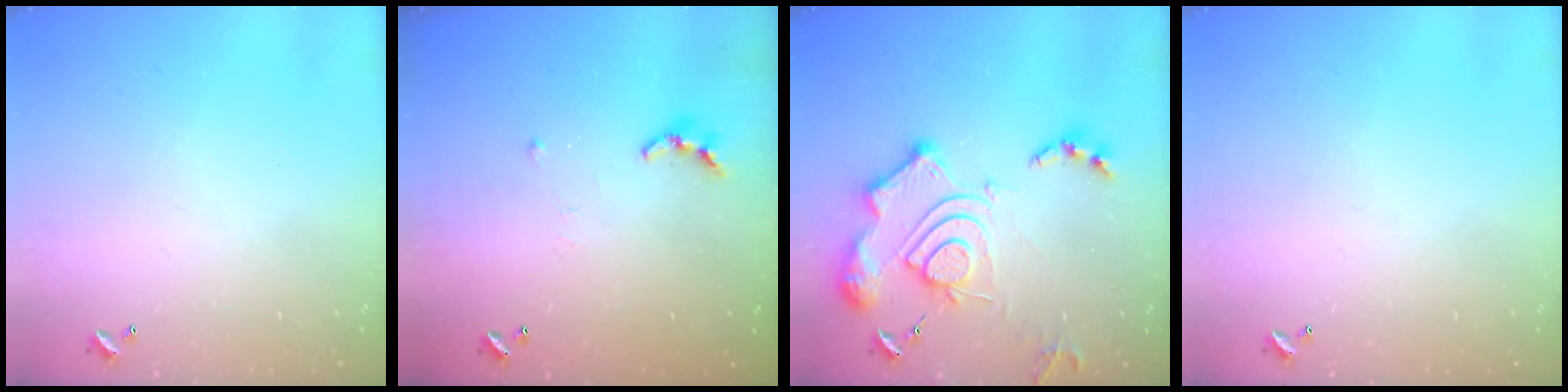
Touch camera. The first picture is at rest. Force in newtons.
{"total": 6.8, "press": 6.7, "slide": 0.5}
{"total": 18.3, "press": 18.2, "slide": 1.7}
{"total": 0.0}